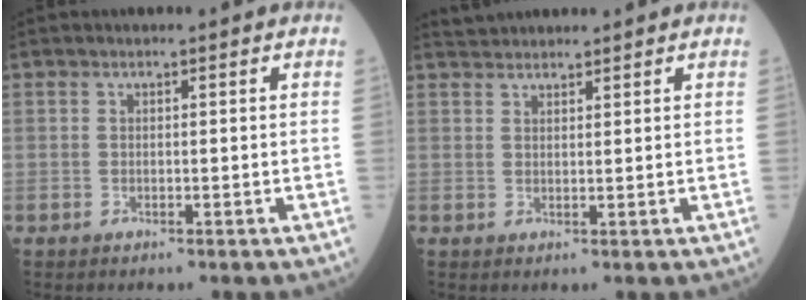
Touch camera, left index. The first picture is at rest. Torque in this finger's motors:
{"motor_torque": [0.20, -0.21, 0.05, 0.01]}